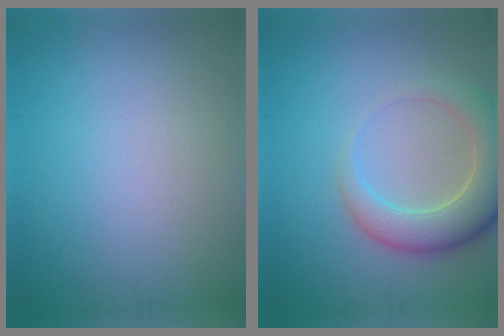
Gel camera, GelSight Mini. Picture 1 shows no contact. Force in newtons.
{"total": 6.0, "press": 6.0, "slide": 0.5}